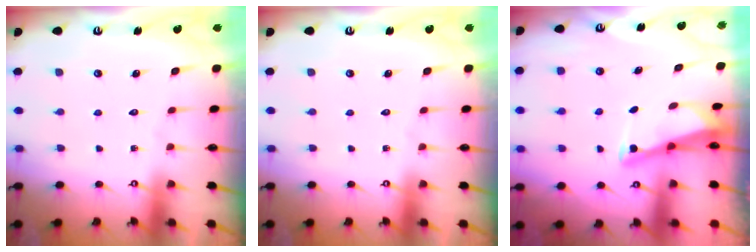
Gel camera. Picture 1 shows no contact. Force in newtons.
{"total": 0.0}
{"total": 3.0, "press": 3.0, "slide": 0.3}